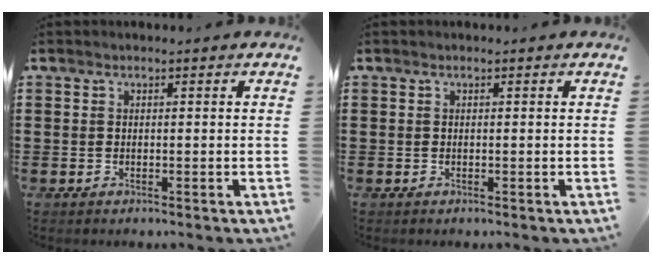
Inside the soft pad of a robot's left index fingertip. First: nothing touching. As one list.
[{"total": 0.0}]